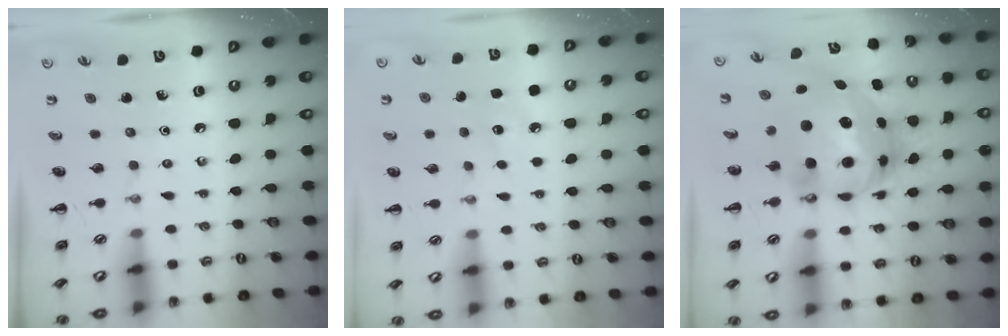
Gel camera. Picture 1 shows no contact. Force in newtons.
{"total": 6.4, "press": 6.2, "slide": 1.6}
{"total": 12.1, "press": 11.8, "slide": 3.0}